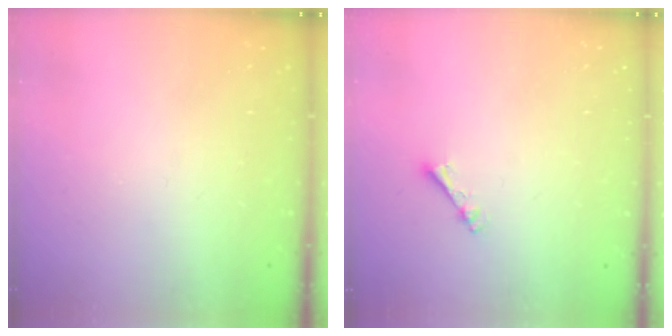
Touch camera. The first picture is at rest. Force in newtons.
{"total": 2.7, "press": 2.7, "slide": 0.4}